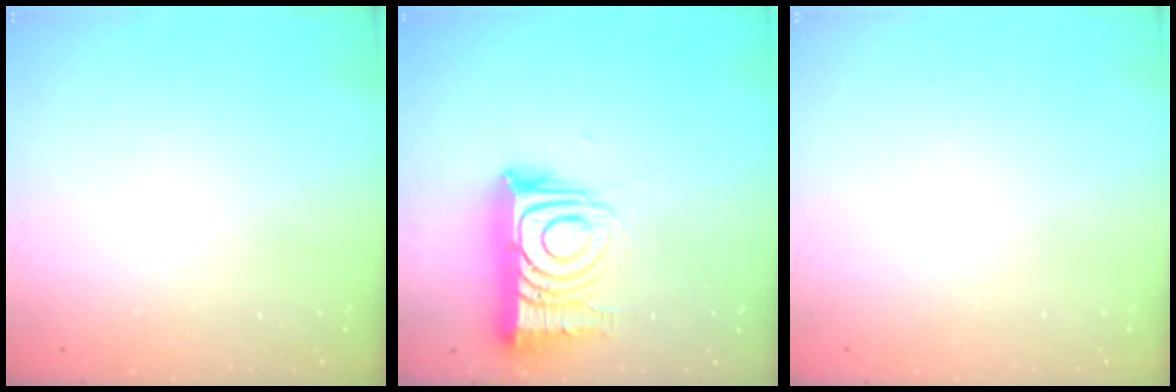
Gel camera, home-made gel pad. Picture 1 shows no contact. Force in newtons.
{"total": 14.2, "press": 14.2, "slide": 1.2}
{"total": 1.6, "press": 1.6, "slide": 0.1}